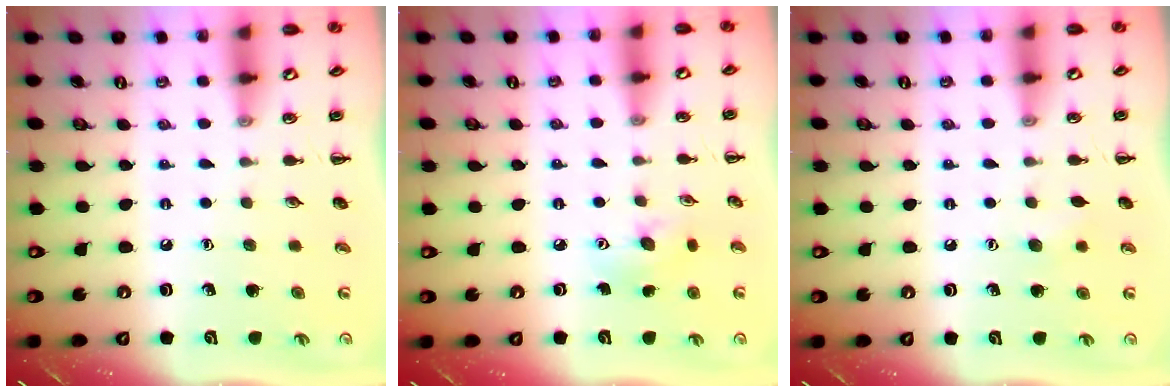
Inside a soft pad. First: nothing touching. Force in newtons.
{"total": 6.2, "press": 6.1, "slide": 0.8}
{"total": 5.3, "press": 5.2, "slide": 1.1}